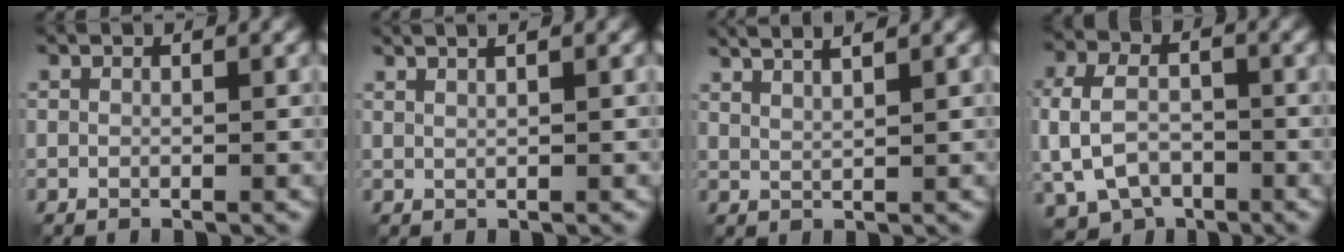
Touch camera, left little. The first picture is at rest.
{"total": 2.6, "force": [1.6, 0.9, 1.8], "torque": [-0.012, 0.013, 0.005]}
{"total": 4.4, "force": [3.3, 1.2, 2.7], "torque": [-0.023, 0.023, 0.026]}
{"total": 7.0, "force": [-1.8, 5.2, 4.4], "torque": [-0.090, -0.004, -0.031]}